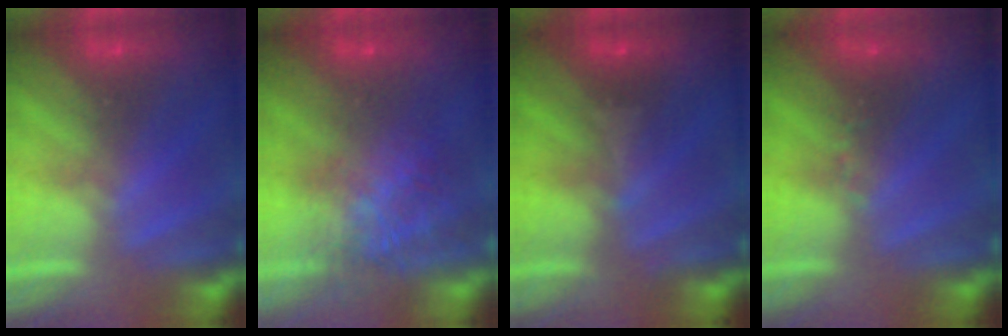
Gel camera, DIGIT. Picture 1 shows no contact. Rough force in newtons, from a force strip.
{"total": 7.4}
{"total": 2.9}
{"total": 2.4}